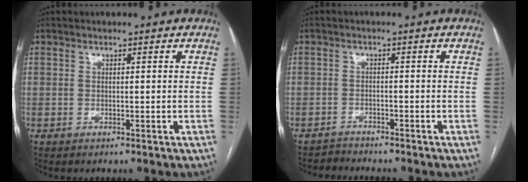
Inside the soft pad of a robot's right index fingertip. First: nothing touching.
{"total": 2.6, "force": [-2.6, 0.2, -0.6], "torque": [0.009, -0.011, -0.044]}